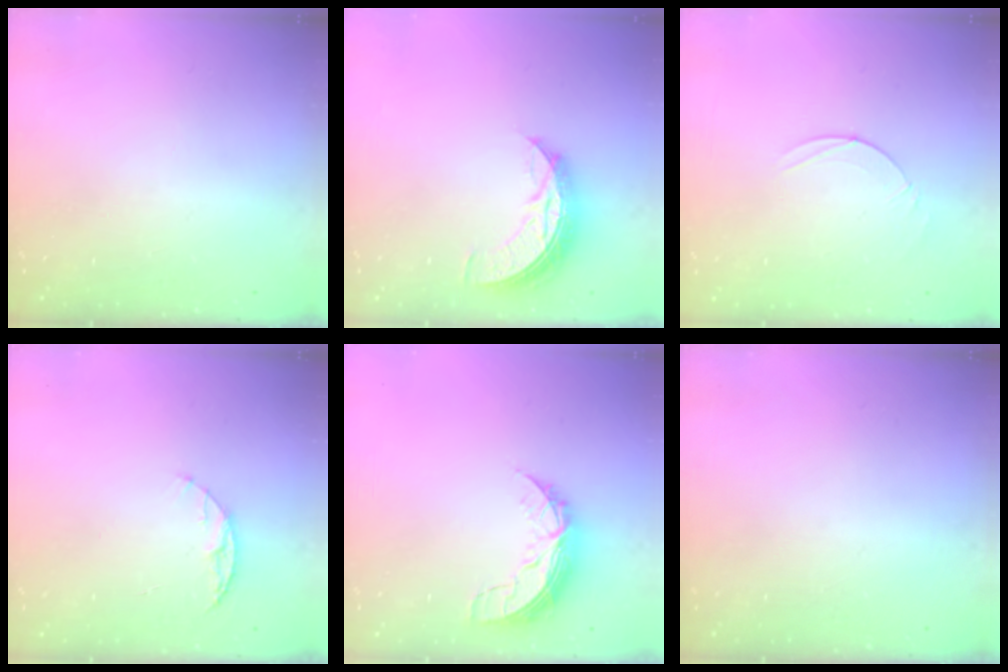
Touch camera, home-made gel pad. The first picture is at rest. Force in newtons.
{"total": 8.4, "press": 8.4, "slide": 0.4}
{"total": 4.9, "press": 4.9, "slide": 0.4}
{"total": 6.1, "press": 6.0, "slide": 0.7}
{"total": 7.9, "press": 7.9, "slide": 0.6}
{"total": 0.0}